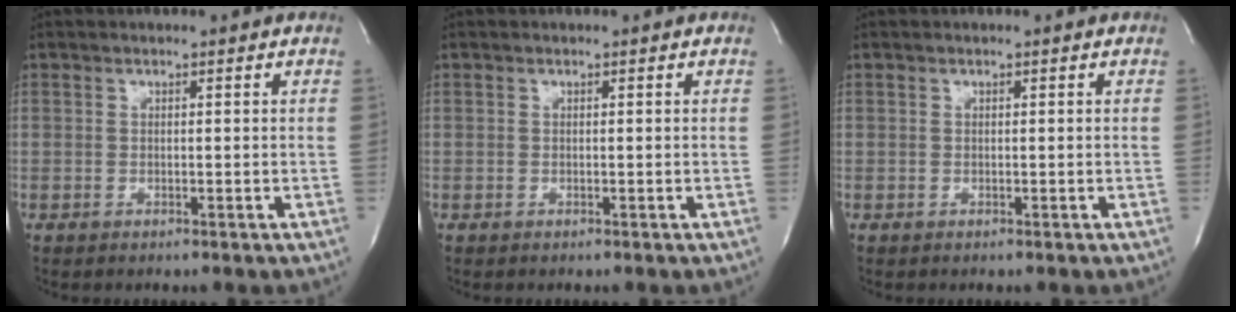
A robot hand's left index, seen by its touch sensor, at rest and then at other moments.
{"total": 0.0}
{"total": 0.0}